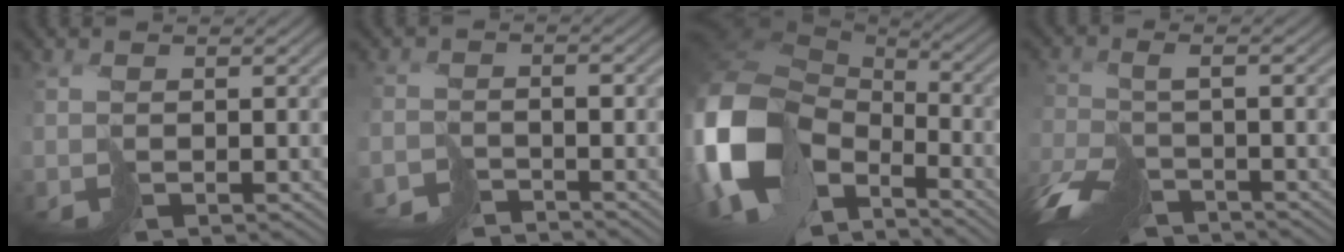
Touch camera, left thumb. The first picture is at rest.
{"total": 3.9, "force": [-3.9, 0.6, 0.0], "torque": [0.005, -0.006, -0.075]}
{"total": 17.4, "force": [-4.8, 12.8, 10.8], "torque": [-0.304, -0.034, -0.071]}
{"total": 8.4, "force": [-6.5, 2.7, 4.7], "torque": [-0.102, -0.018, -0.123]}